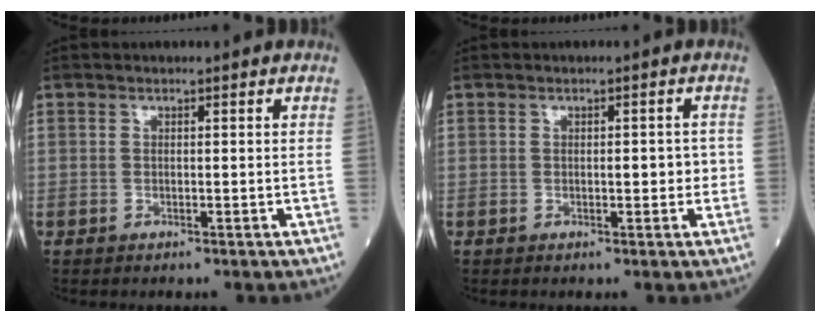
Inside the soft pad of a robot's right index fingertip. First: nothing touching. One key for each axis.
{"total": 2.8, "fx": -0.3, "fy": 1.3, "fz": 2.5, "tx": -0.028, "ty": 0.007, "tz": -0.005}